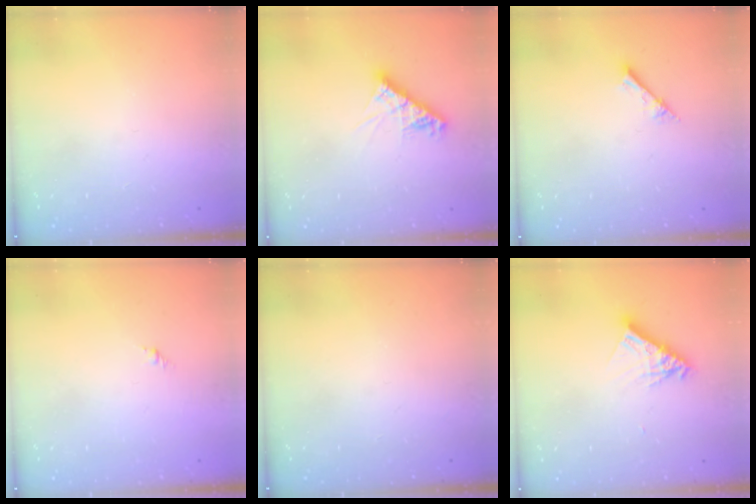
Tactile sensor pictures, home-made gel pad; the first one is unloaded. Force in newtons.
{"total": 9.3, "press": 9.3, "slide": 0.9}
{"total": 2.1, "press": 2.1, "slide": 0.2}
{"total": 1.3, "press": 1.2, "slide": 0.5}
{"total": 0.0}
{"total": 10.2, "press": 10.2, "slide": 0.9}